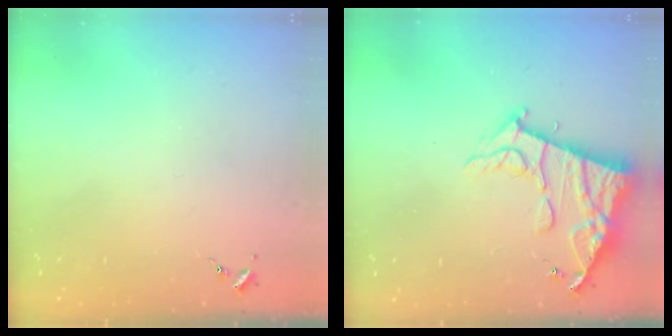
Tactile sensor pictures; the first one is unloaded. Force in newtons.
{"total": 14.9, "press": 14.8, "slide": 1.4}